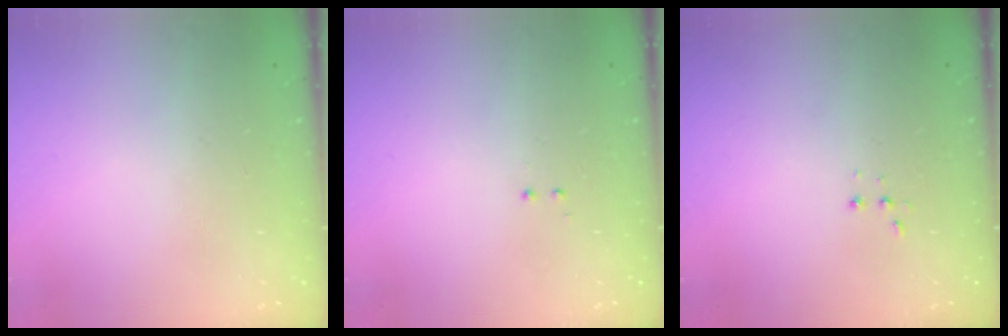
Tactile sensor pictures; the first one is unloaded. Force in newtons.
{"total": 0.5, "press": 0.5, "slide": 0.3}
{"total": 2.7, "press": 2.7, "slide": 0.5}